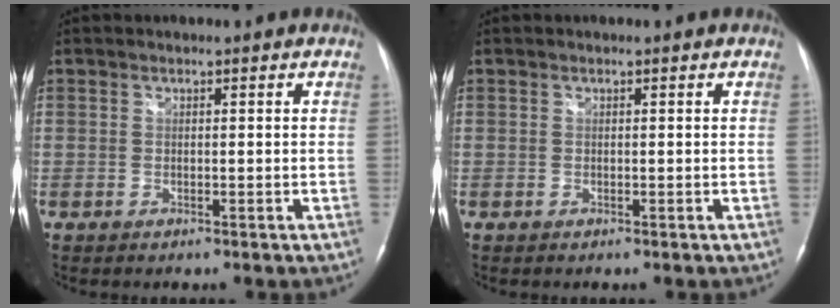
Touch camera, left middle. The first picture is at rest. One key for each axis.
{"total": 0.0}